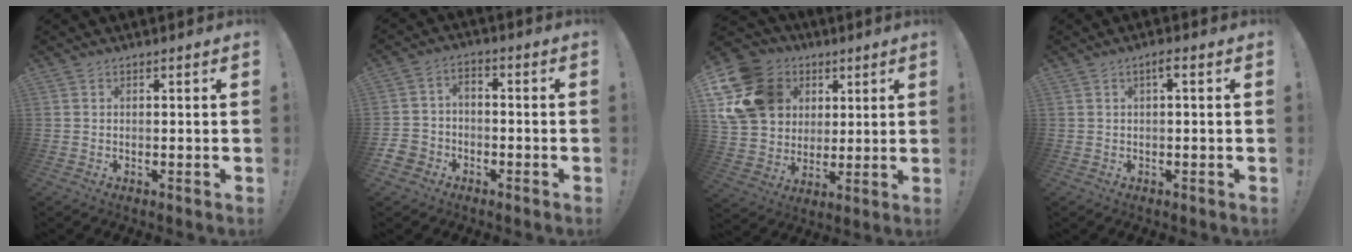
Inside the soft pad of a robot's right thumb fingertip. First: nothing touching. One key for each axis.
{"total": 5.6, "fx": -4.0, "fy": 3.6, "fz": 1.4, "tx": -0.028, "ty": 0.025, "tz": -0.077}
{"total": 20.4, "fx": 6.4, "fy": 16.8, "fz": 9.7, "tx": -0.173, "ty": -0.022, "tz": 0.144}
{"total": 1.8, "fx": 0.1, "fy": 0.0, "fz": 1.8, "tx": -0.029, "ty": 0.002, "tz": -0.003}